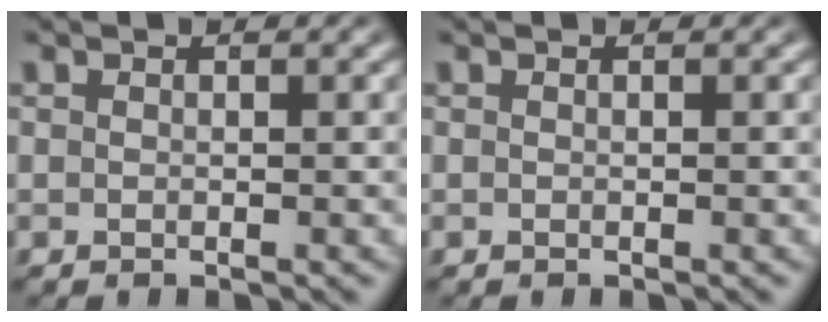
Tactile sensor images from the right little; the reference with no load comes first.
{"total": 0.0}